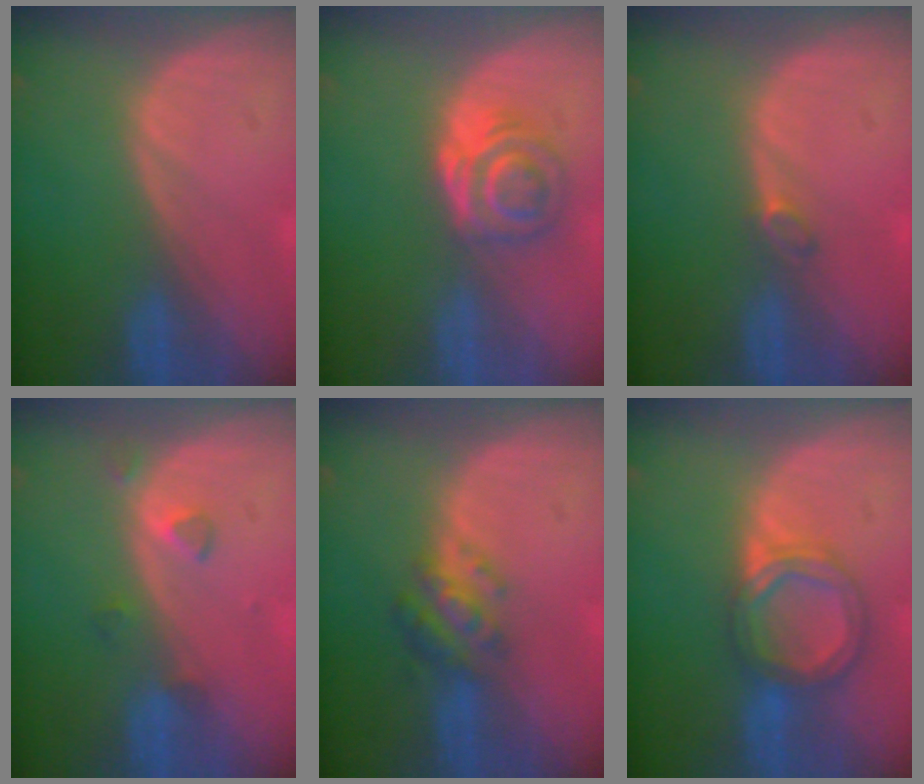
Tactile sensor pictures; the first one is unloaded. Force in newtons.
{"total": 6.3, "press": 5.2, "slide": 3.5}
{"total": 1.2, "press": 1.2, "slide": 0.4}
{"total": 2.5, "press": 2.3, "slide": 0.9}
{"total": 4.7, "press": 4.6, "slide": 1.0}
{"total": 6.3, "press": 5.9, "slide": 2.3}